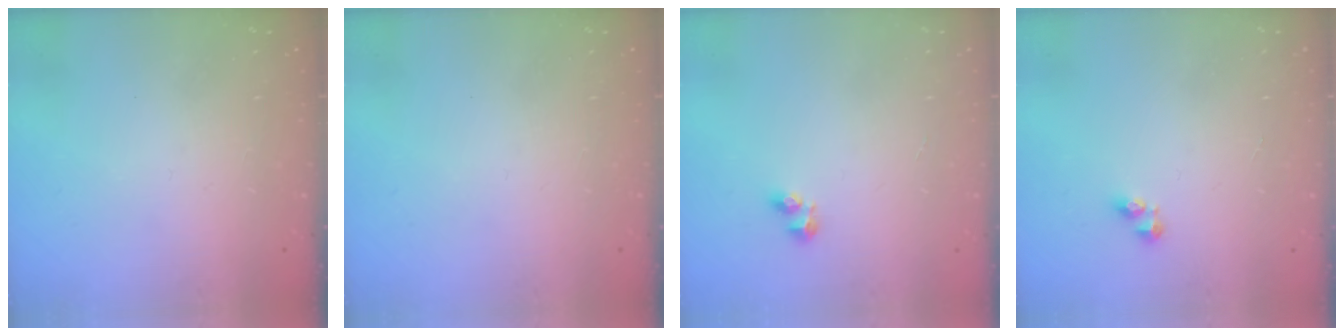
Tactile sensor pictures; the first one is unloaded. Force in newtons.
{"total": 0.0}
{"total": 3.3, "press": 3.2, "slide": 1.0}
{"total": 2.9, "press": 2.9, "slide": 0.3}